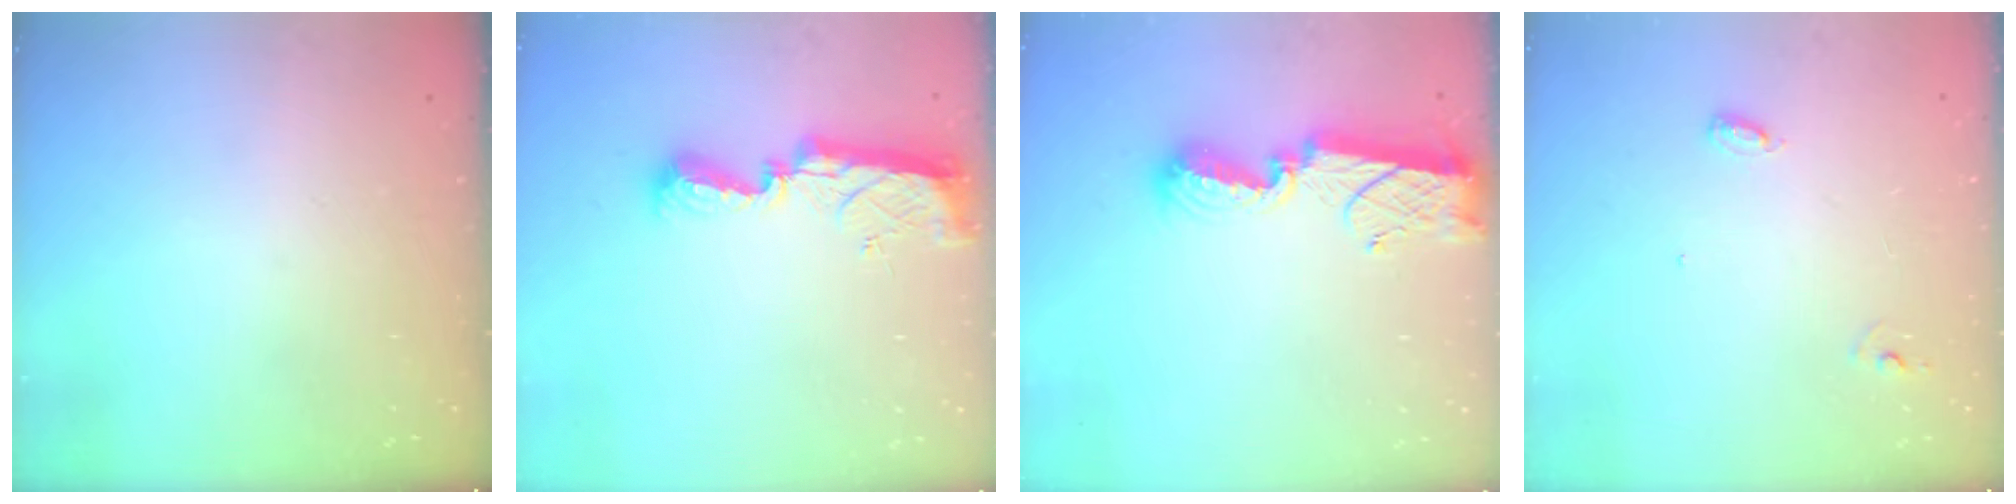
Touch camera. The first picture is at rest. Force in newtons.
{"total": 9.4, "press": 9.4, "slide": 0.4}
{"total": 11.4, "press": 11.4, "slide": 0.8}
{"total": 5.0, "press": 5.0, "slide": 0.4}